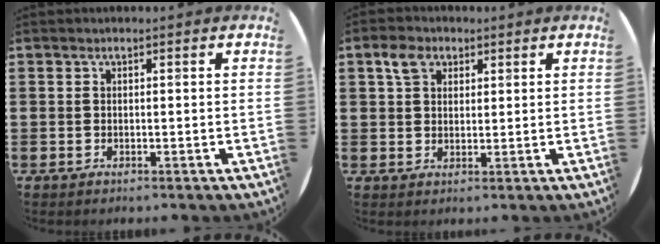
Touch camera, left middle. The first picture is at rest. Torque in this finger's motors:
{"motor_torque": [1.04, -0.42, 0.14, 0.02]}